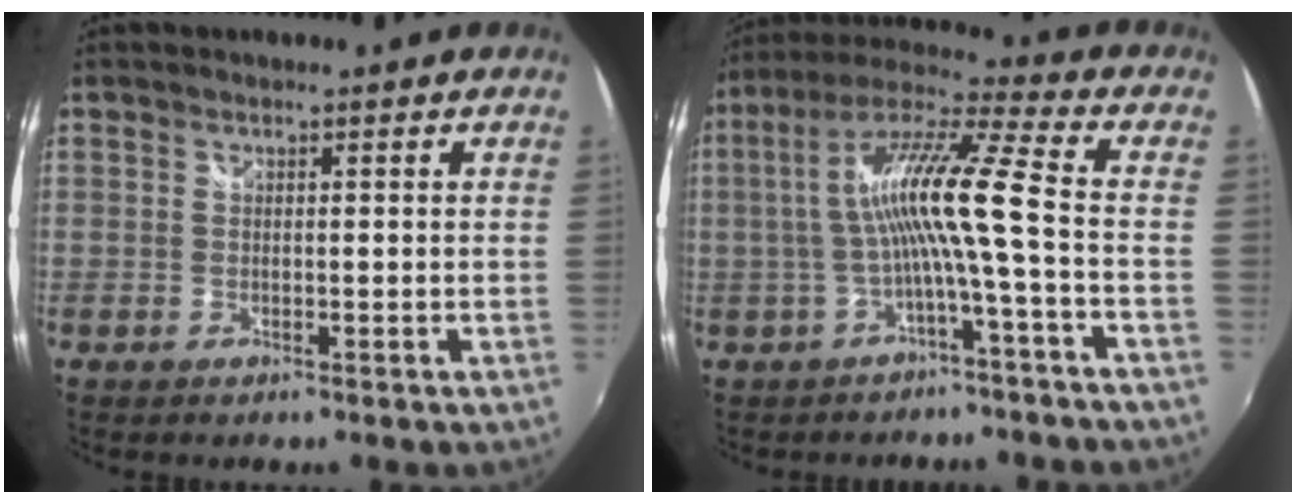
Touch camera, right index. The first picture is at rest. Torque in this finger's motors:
{"motor_torque": [1.28, 0.05, 0.95, 0.21]}